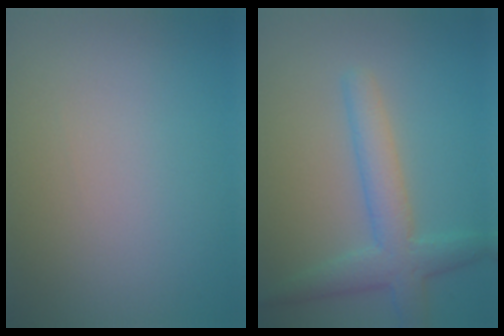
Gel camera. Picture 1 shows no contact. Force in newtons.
{"total": 4.3, "press": 4.3, "slide": 0.2}